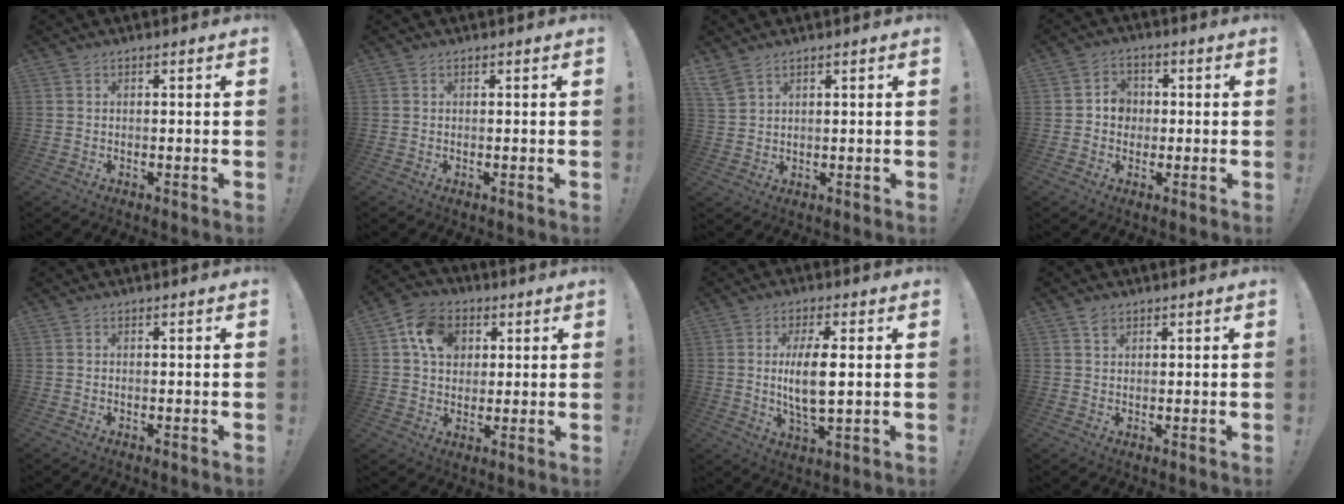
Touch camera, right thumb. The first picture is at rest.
{"total": 0.0}
{"total": 3.9, "force": [3.1, 1.4, 1.9], "torque": [-0.045, -0.009, 0.063]}
{"total": 5.5, "force": [-0.3, 5.0, 2.1], "torque": [-0.039, 0.013, -0.002]}
{"total": 0.0}
{"total": 12.1, "force": [4.1, 9.7, 6.0], "torque": [-0.093, -0.001, 0.082]}
{"total": 9.8, "force": [1.0, 3.3, 9.2], "torque": [-0.177, -0.014, 0.010]}
{"total": 1.9, "force": [1.4, 1.2, 0.7], "torque": [-0.005, -0.006, 0.024]}